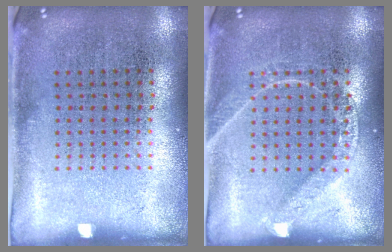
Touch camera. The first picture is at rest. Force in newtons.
{"total": 1.8, "press": 1.8, "slide": 0.3}